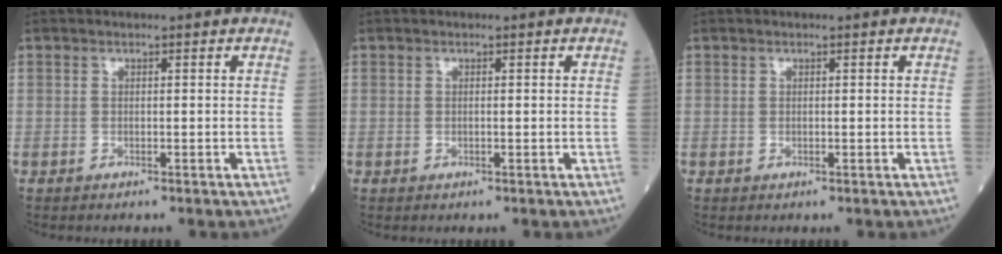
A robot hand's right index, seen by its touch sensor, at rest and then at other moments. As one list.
[{"total": 0.0}, {"total": 0.0}]